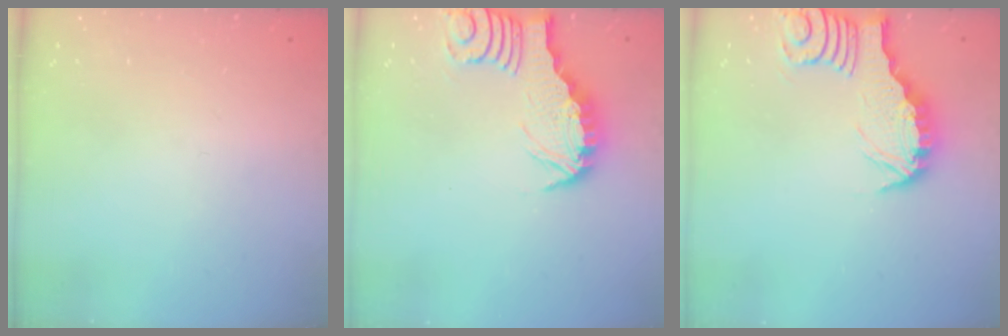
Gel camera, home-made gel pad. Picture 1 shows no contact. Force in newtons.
{"total": 3.0, "press": 2.9, "slide": 0.3}
{"total": 3.1, "press": 3.1, "slide": 0.4}